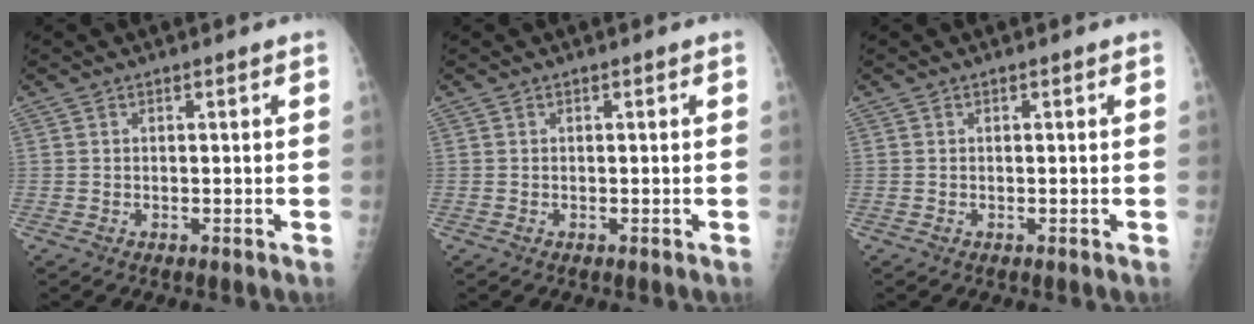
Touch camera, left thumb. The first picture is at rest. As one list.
[{"total": 0.0}, {"total": 0.0}]